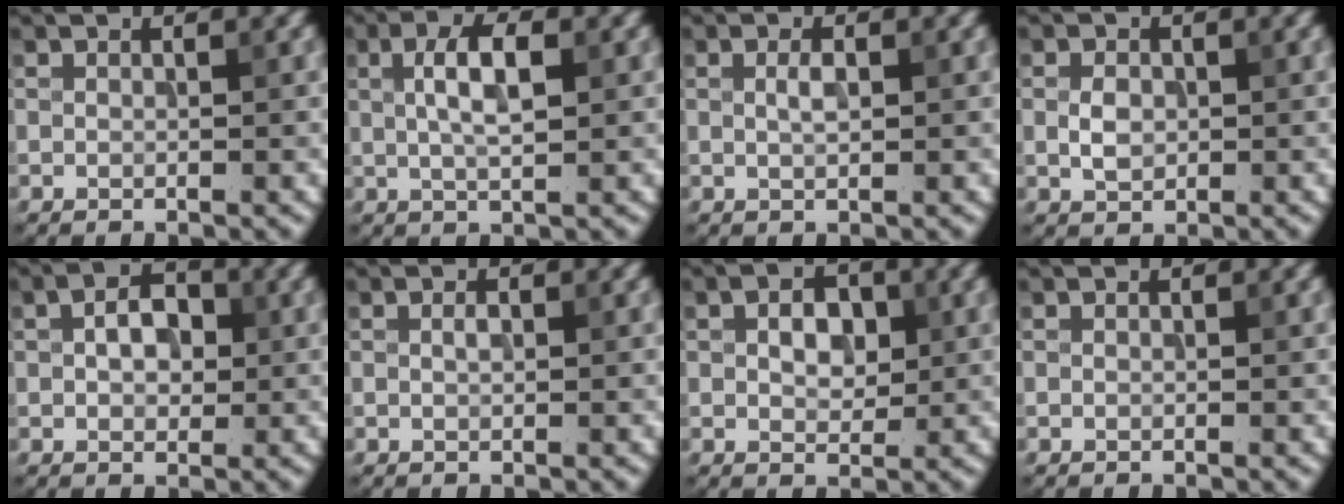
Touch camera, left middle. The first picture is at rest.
{"total": 4.0, "force": [0.8, 1.4, 3.7], "torque": [-0.074, 0.006, 0.014]}
{"total": 1.4, "force": [0.2, 0.6, 1.2], "torque": [-0.027, 0.002, 0.004]}
{"total": 2.1, "force": [0.0, 1.5, 1.4], "torque": [-0.028, 0.000, -0.001]}
{"total": 3.4, "force": [0.4, 2.3, 2.6], "torque": [-0.044, 0.006, 0.003]}
{"total": 0.8, "force": [0.1, 0.4, 0.7], "torque": [-0.013, 0.001, 0.002]}
{"total": 3.2, "force": [0.5, 2.1, 2.3], "torque": [-0.041, 0.002, 0.008]}
{"total": 0.0}